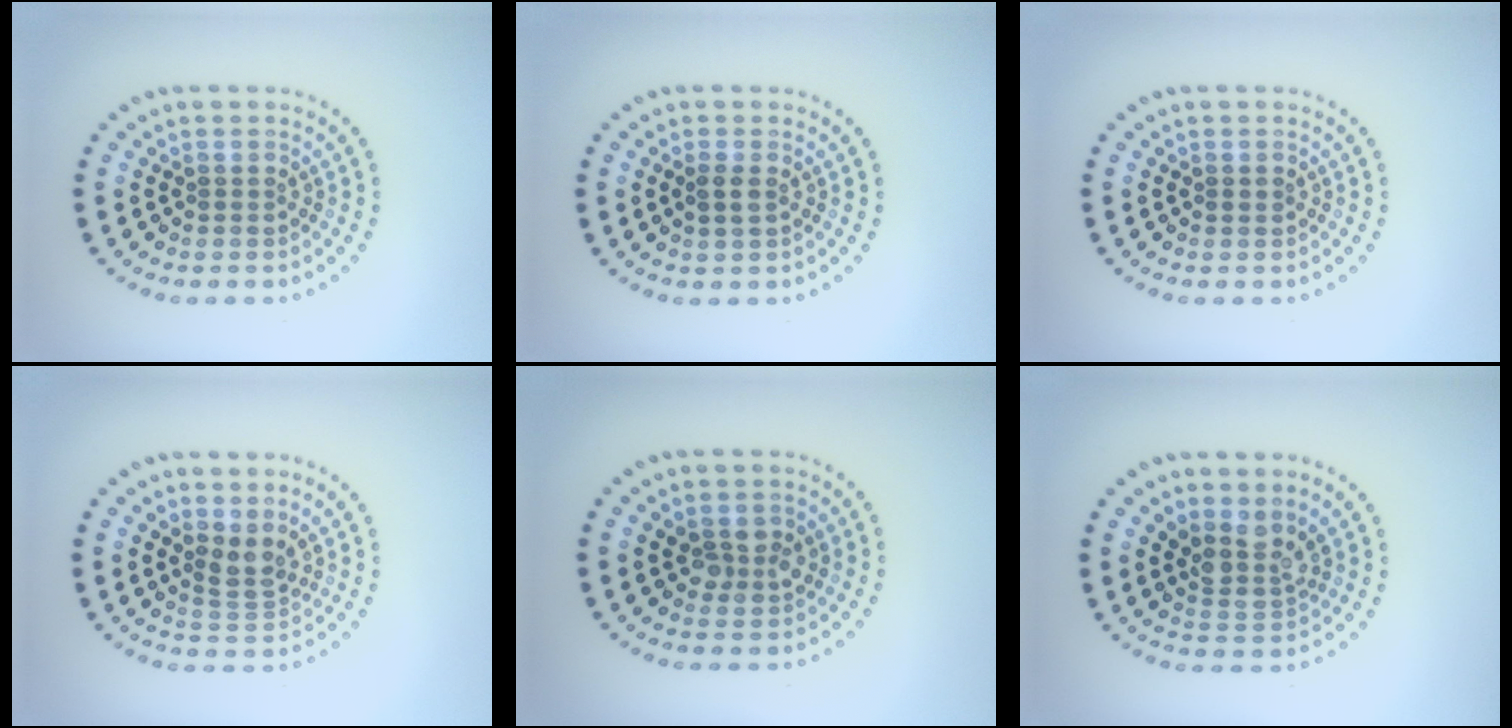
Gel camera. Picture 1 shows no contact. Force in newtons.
{"total": 1.2, "press": 1.2, "slide": 0.3}
{"total": 0.7, "press": 0.7, "slide": 0.1}
{"total": 2.3, "press": 1.8, "slide": 1.3}
{"total": 2.4, "press": 2.4, "slide": 0.4}
{"total": 2.9, "press": 2.2, "slide": 1.9}